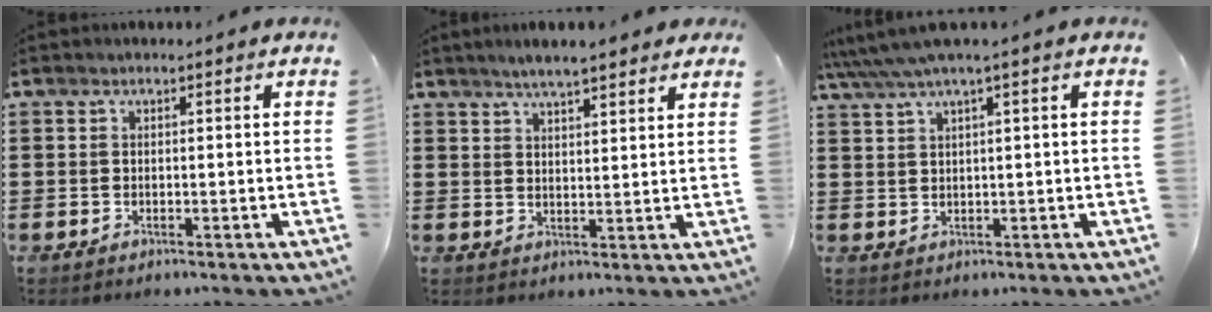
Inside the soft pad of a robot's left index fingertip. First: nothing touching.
{"total": 4.0, "force": [3.5, 0.5, 1.9], "torque": [-0.045, -0.003, 0.062]}
{"total": 2.8, "force": [1.4, -0.2, 2.5], "torque": [-0.059, -0.004, 0.019]}